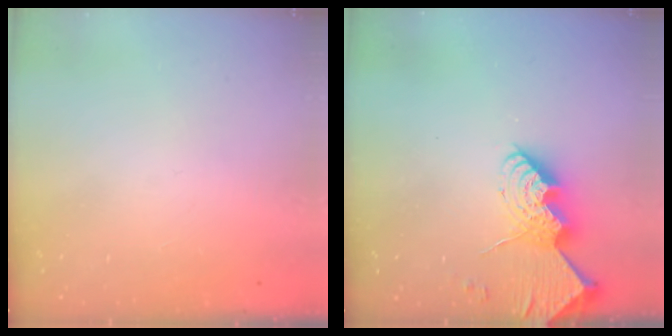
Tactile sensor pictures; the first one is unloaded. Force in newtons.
{"total": 13.0, "press": 12.9, "slide": 0.9}